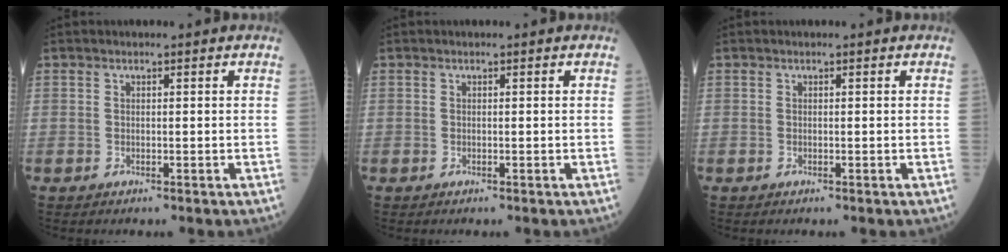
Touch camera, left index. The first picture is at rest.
{"total": 0.0}
{"total": 0.0}